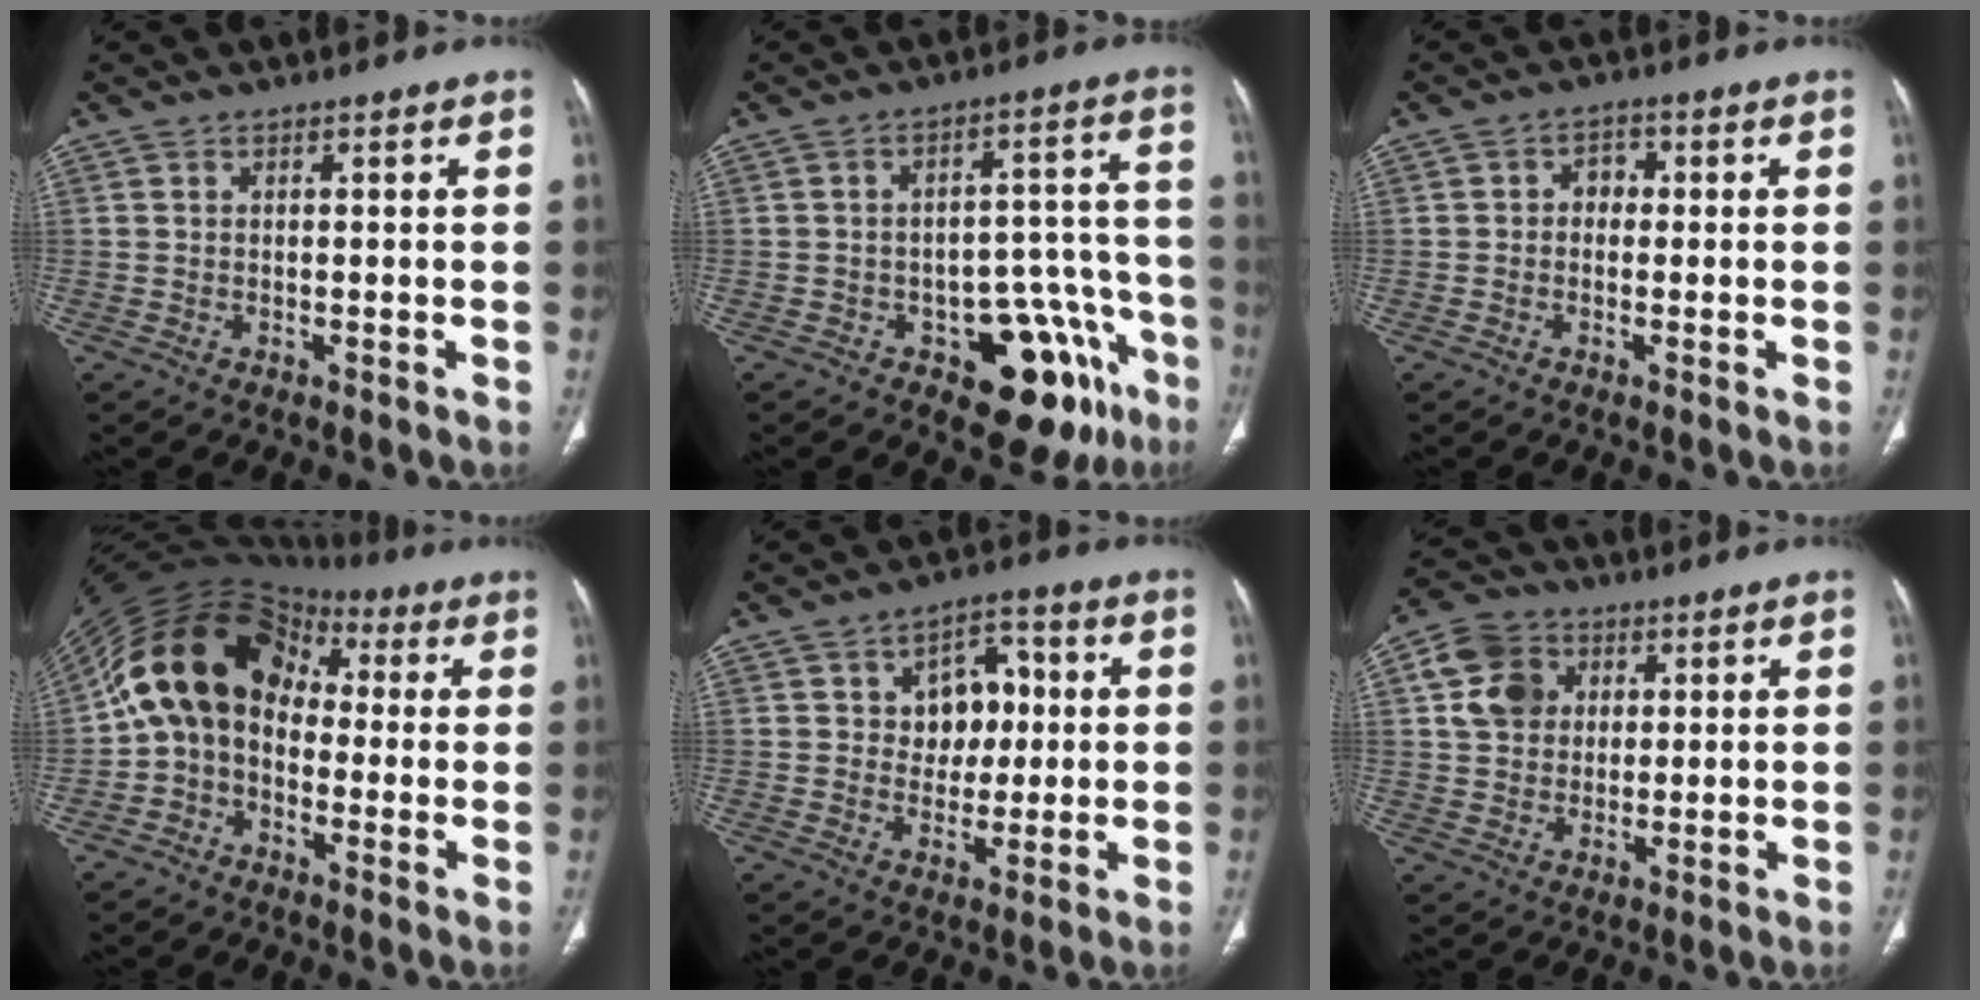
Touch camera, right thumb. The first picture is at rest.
{"total": 15.4, "force": [-8.4, 7.7, 10.3], "torque": [-0.073, 0.072, -0.105]}
{"total": 2.8, "force": [-0.1, 2.3, 1.5], "torque": [-0.004, 0.012, -0.011]}
{"total": 15.4, "force": [0.7, 11.7, 10.0], "torque": [-0.156, 0.059, 0.001]}
{"total": 8.9, "force": [1.6, 6.6, 5.8], "torque": [-0.036, 0.007, 0.023]}
{"total": 9.6, "force": [2.7, 7.9, 4.6], "torque": [-0.065, 0.002, 0.045]}